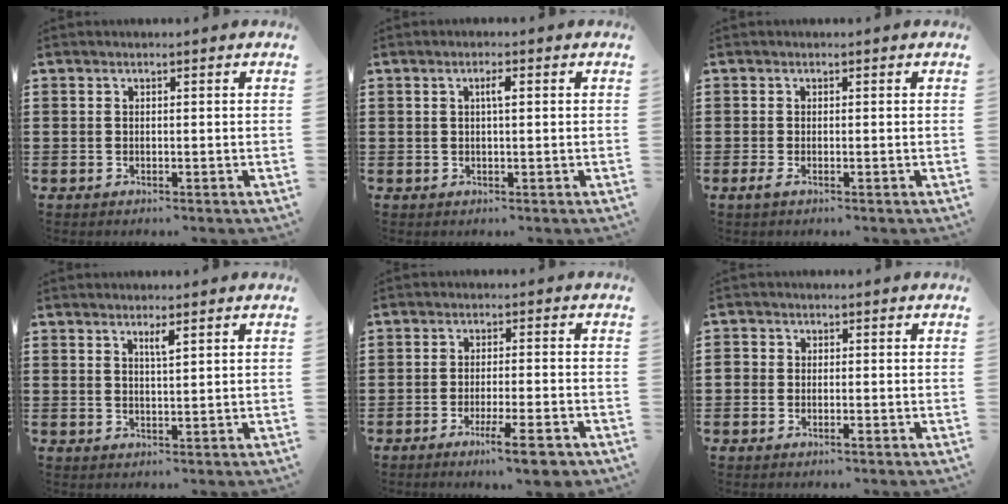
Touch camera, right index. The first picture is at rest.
{"total": 1.8, "force": [0.3, 0.4, 1.7], "torque": [-0.033, 0.005, 0.003]}
{"total": 0.9, "force": [-0.3, 0.1, 0.8], "torque": [-0.022, -0.007, -0.007]}
{"total": 1.9, "force": [1.1, 0.2, 1.5], "torque": [-0.022, -0.003, 0.017]}
{"total": 6.7, "force": [-4.5, 0.7, 5.0], "torque": [-0.082, -0.009, -0.077]}
{"total": 1.4, "force": [-0.9, 0.8, 0.7], "torque": [-0.016, -0.001, -0.016]}